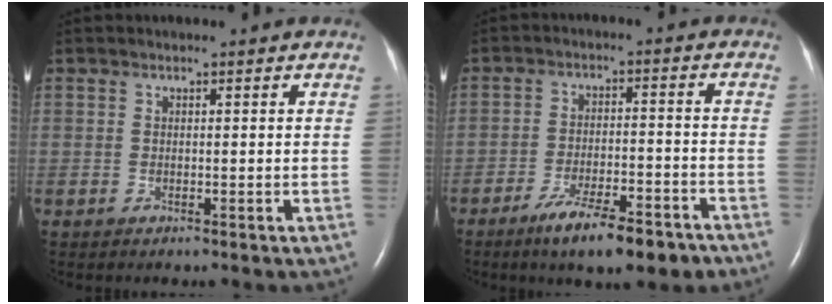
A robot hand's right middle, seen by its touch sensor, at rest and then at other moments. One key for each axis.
{"total": 10.1, "fx": -7.3, "fy": 2.2, "fz": 6.7, "tx": -0.109, "ty": -0.010, "tz": -0.113}